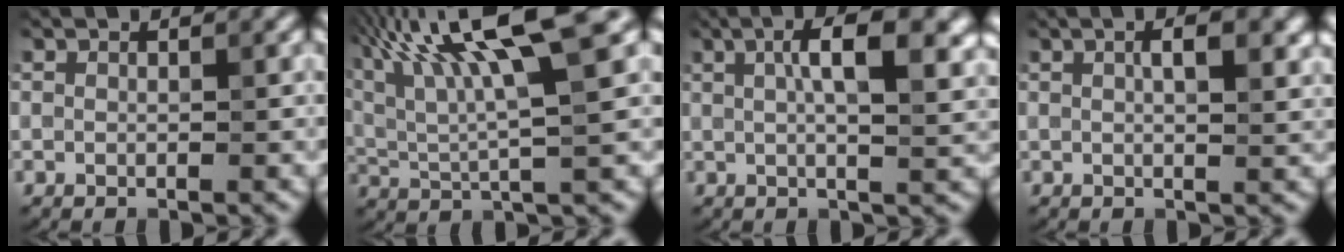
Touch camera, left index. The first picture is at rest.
{"total": 12.2, "force": [5.9, 2.5, 10.5], "torque": [-0.184, 0.021, 0.100]}
{"total": 7.3, "force": [2.2, 2.2, 6.6], "torque": [-0.090, 0.014, 0.030]}
{"total": 3.6, "force": [1.1, 1.1, 3.2], "torque": [-0.041, 0.009, 0.014]}